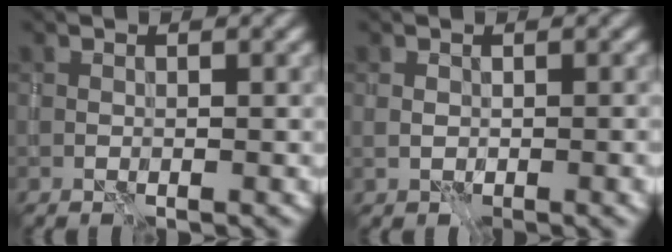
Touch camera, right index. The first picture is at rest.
{"total": 2.5, "force": [-0.4, 1.4, 2.0], "torque": [-0.031, -0.007, 0.001]}